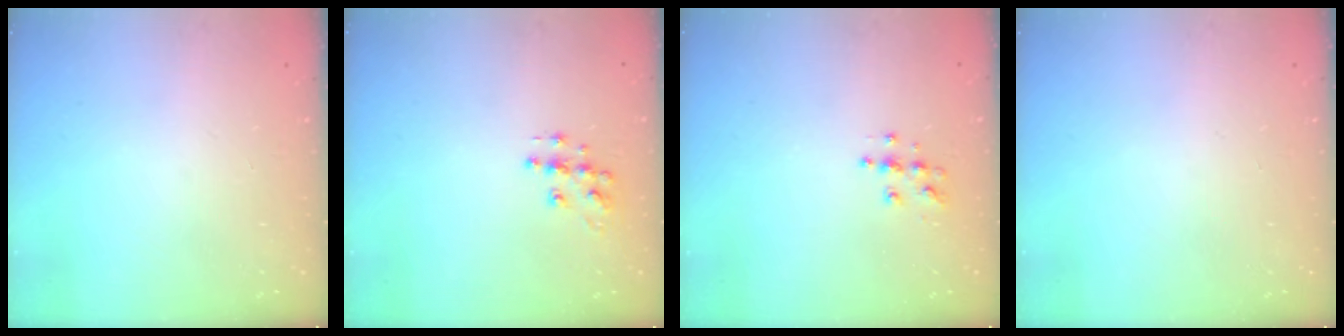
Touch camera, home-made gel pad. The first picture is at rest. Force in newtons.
{"total": 8.7, "press": 8.7, "slide": 0.5}
{"total": 5.4, "press": 5.4, "slide": 0.4}
{"total": 0.0}